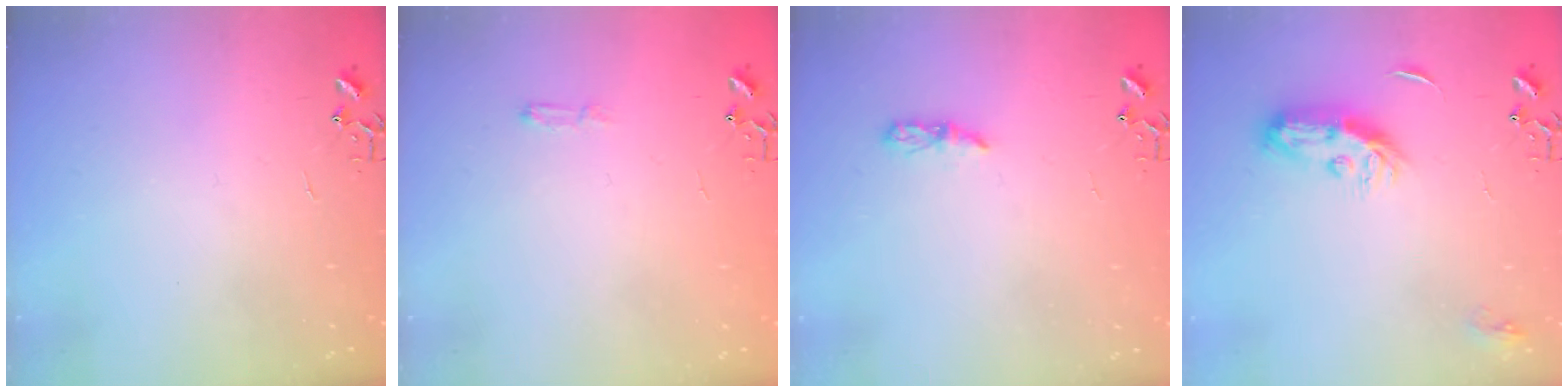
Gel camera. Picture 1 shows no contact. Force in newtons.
{"total": 3.8, "press": 3.8, "slide": 0.5}
{"total": 5.0, "press": 4.9, "slide": 0.5}
{"total": 8.7, "press": 8.7, "slide": 0.4}